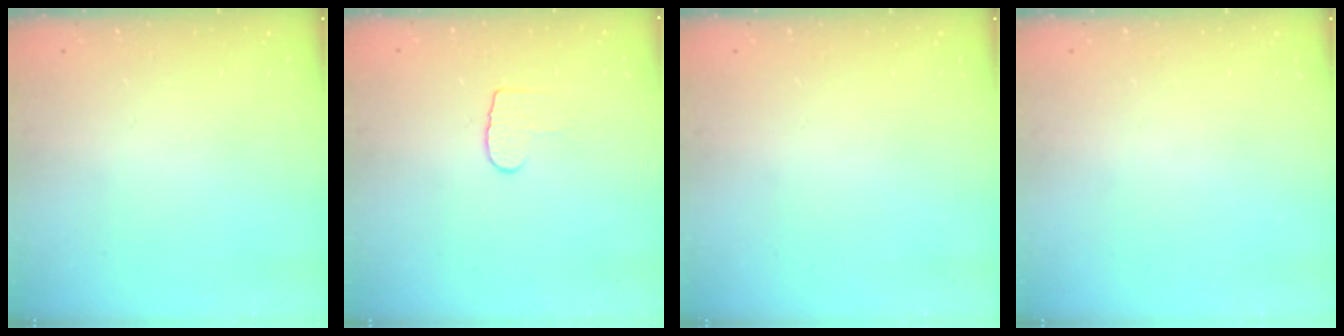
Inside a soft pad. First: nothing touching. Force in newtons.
{"total": 5.7, "press": 5.6, "slide": 0.5}
{"total": 0.0}
{"total": 0.0}